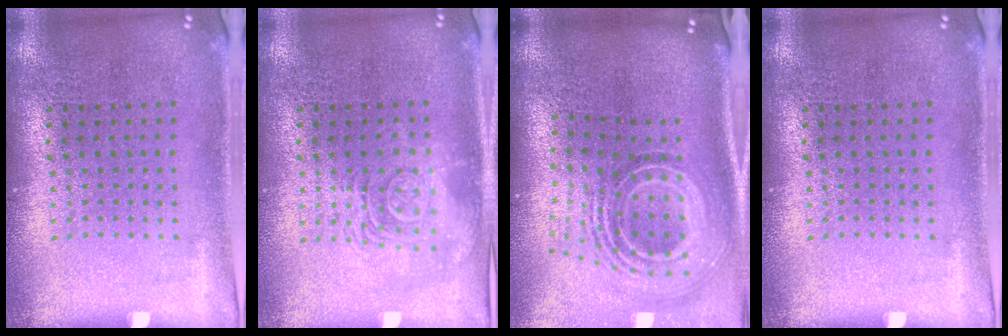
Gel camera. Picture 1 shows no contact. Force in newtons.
{"total": 2.8, "press": 2.8, "slide": 0.5}
{"total": 2.3, "press": 1.5, "slide": 1.7}
{"total": 0.0}